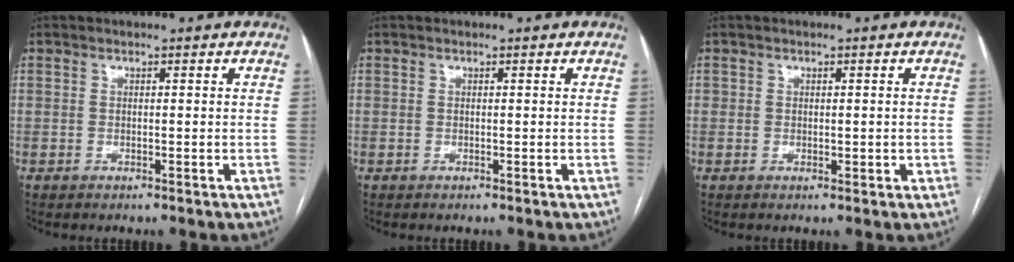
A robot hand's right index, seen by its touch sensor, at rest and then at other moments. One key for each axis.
{"total": 0.0}
{"total": 1.6, "fx": -0.1, "fy": 1.2, "fz": 1.0, "tx": -0.014, "ty": 0.006, "tz": 0.004}